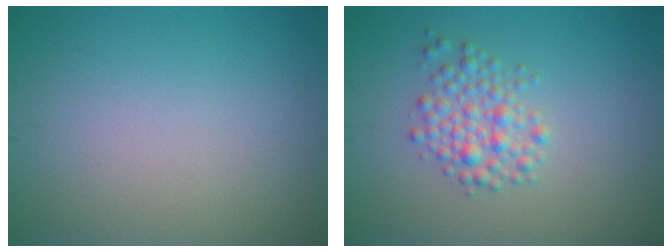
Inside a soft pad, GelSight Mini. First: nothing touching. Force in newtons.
{"total": 2.8, "press": 2.8, "slide": 0.1}